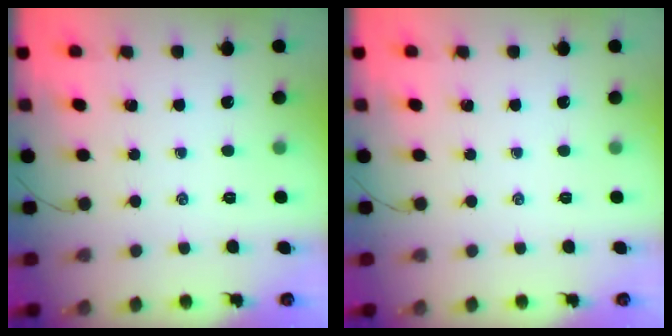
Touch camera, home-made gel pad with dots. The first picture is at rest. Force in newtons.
{"total": 0.0}